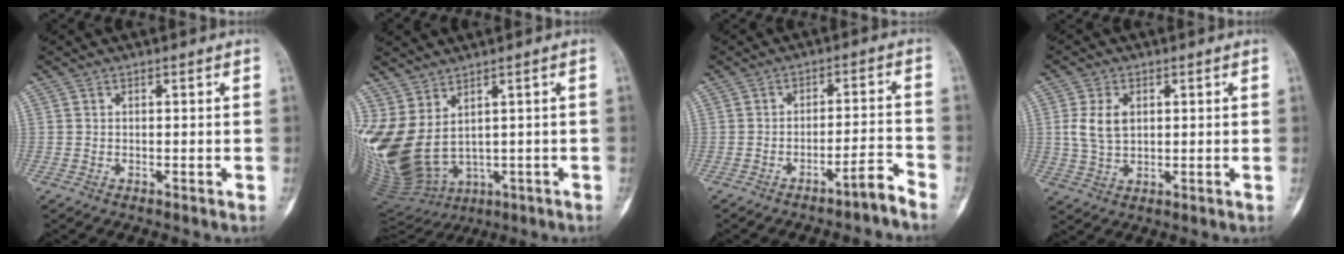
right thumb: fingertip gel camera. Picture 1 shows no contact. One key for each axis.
{"total": 17.0, "fx": 1.4, "fy": 10.2, "fz": 13.5, "tx": -0.318, "ty": -0.021, "tz": 0.069}
{"total": 4.4, "fx": -3.7, "fy": -0.1, "fz": 2.3, "tx": -0.040, "ty": 0.042, "tz": -0.056}
{"total": 6.0, "fx": 1.3, "fy": 3.8, "fz": 4.4, "tx": -0.085, "ty": 0.000, "tz": 0.029}